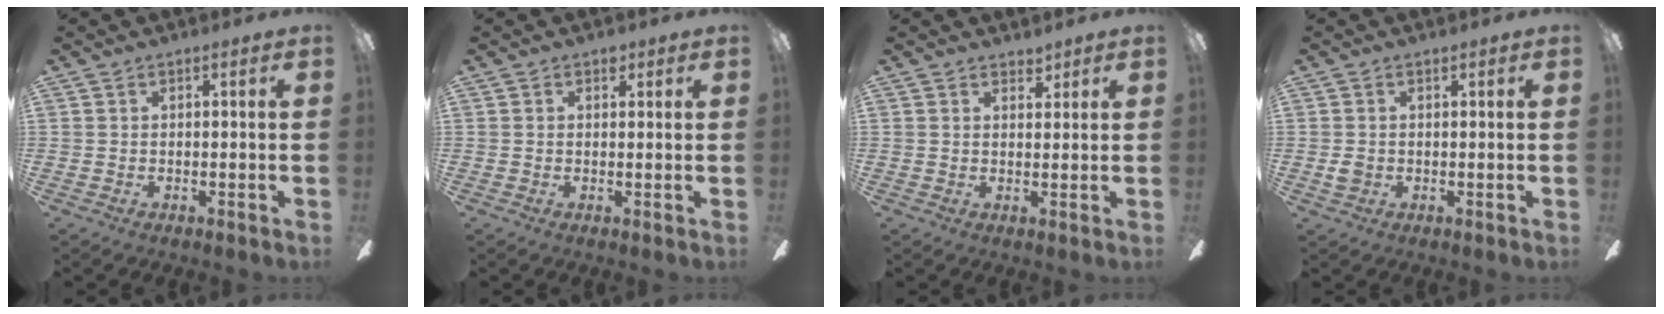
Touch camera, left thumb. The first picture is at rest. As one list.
[{"total": 1.6, "force": [0.9, 1.1, 0.7], "torque": [0.001, -0.004, 0.012]}, {"total": 2.5, "force": [2.2, 1.1, 0.4], "torque": [0.004, -0.010, 0.038]}, {"total": 1.8, "force": [0.0, 1.5, 0.9], "torque": [-0.009, 0.001, -0.002]}]